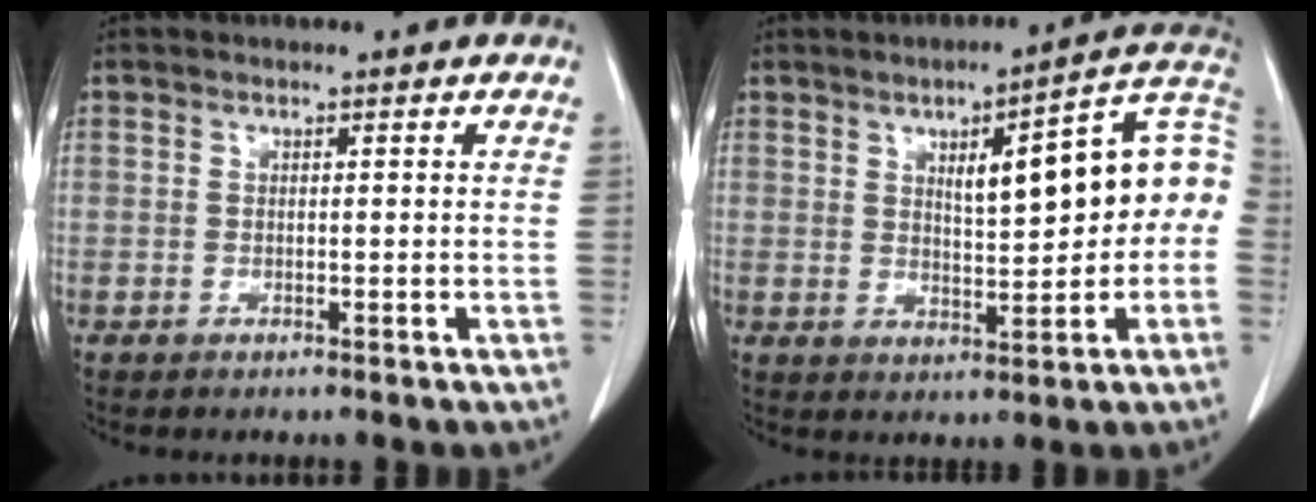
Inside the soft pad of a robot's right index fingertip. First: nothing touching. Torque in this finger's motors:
{"motor_torque": [1.03, 0.69, 0.29, 0.09]}